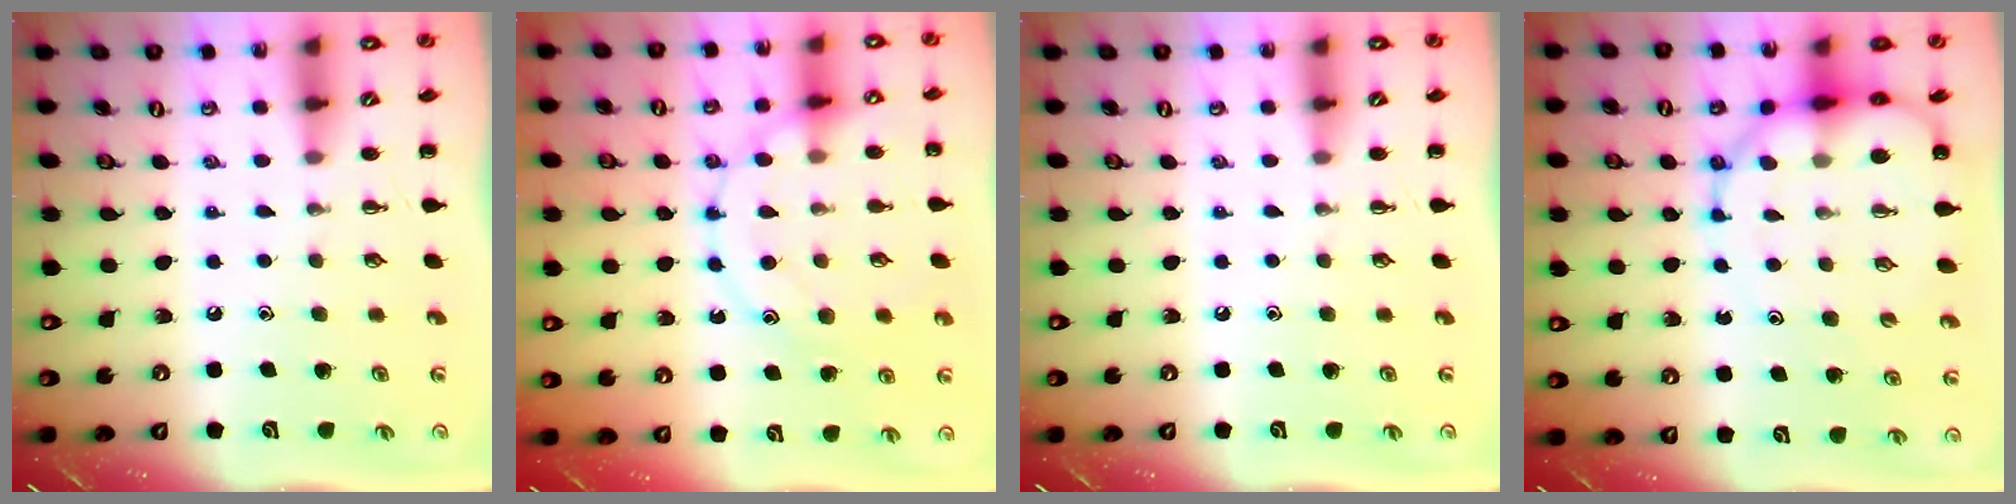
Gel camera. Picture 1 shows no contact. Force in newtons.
{"total": 14.3, "press": 14.3, "slide": 0.3}
{"total": 0.0}
{"total": 11.3, "press": 10.9, "slide": 3.1}